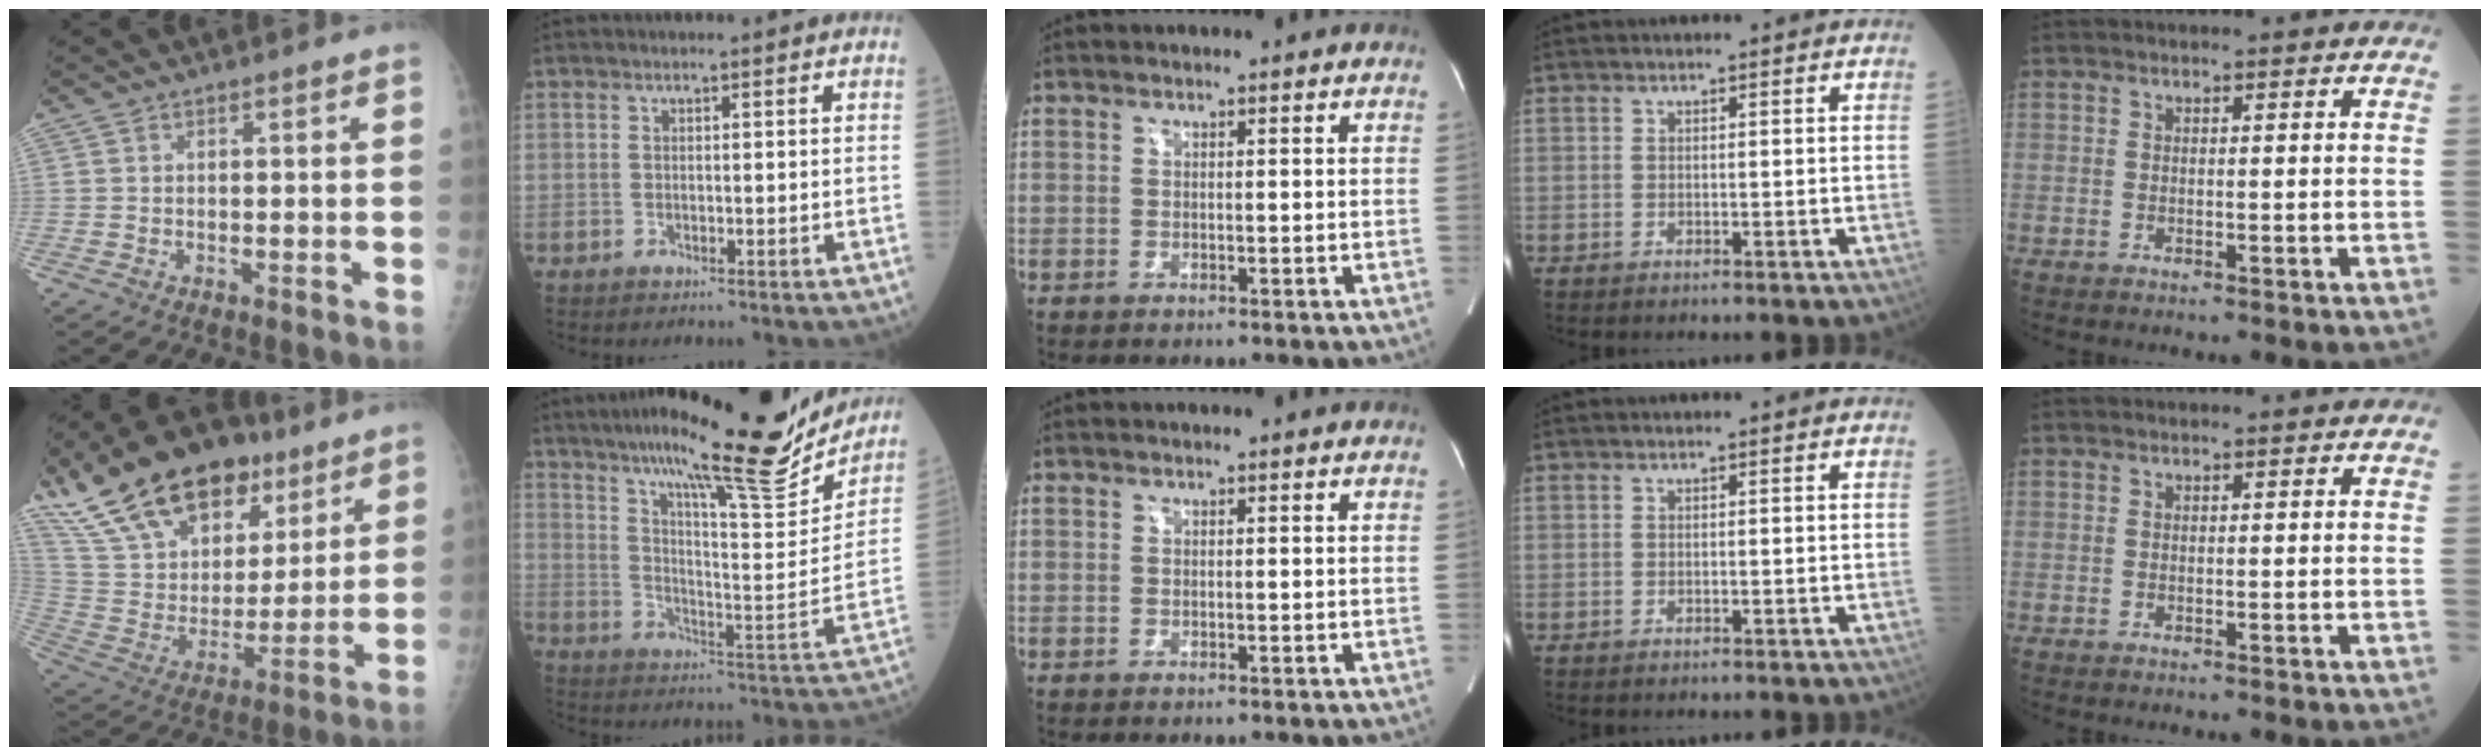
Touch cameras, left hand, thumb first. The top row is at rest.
{"thumb": {"total": 26.3, "force": [17.0, 14.1, 14.3], "torque": [-0.231, -0.027, 0.297]}, "index": {"total": 22.5, "force": [18.8, 2.1, 12.3], "torque": [-0.195, -0.023, 0.270]}}